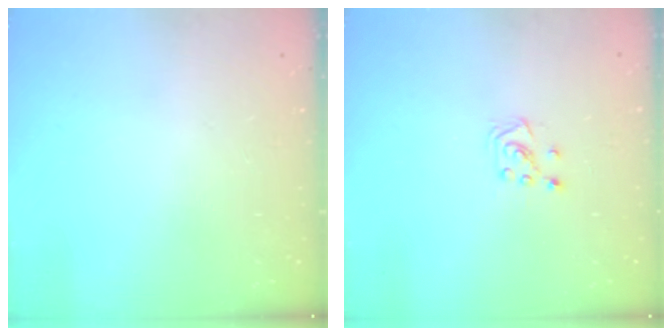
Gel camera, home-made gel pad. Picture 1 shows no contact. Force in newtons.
{"total": 4.7, "press": 4.7, "slide": 0.5}